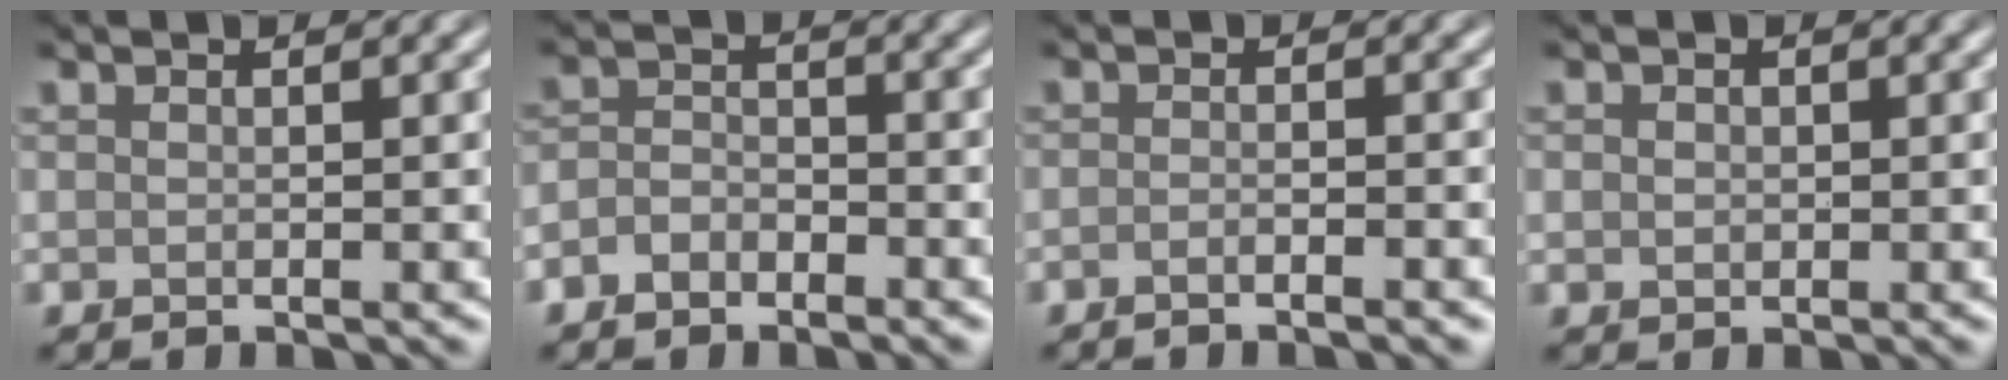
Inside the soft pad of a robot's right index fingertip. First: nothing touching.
{"total": 2.5, "force": [-1.6, 1.5, 1.1], "torque": [-0.022, 0.004, -0.037]}
{"total": 2.1, "force": [-1.4, 0.4, 1.6], "torque": [-0.020, 0.004, -0.027]}
{"total": 0.9, "force": [0.1, 0.9, 0.4], "torque": [-0.006, 0.000, 0.002]}